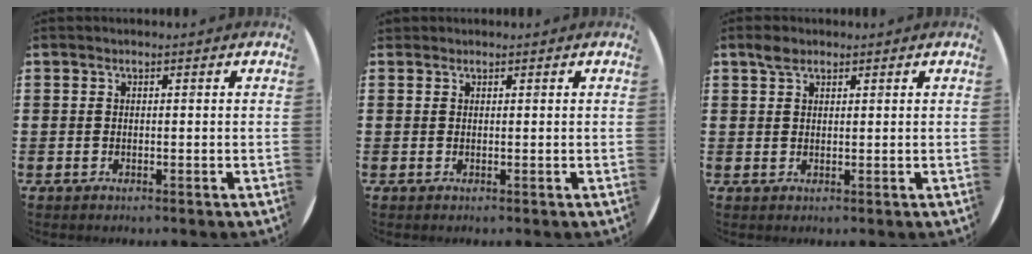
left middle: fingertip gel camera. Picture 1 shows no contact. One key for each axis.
{"total": 0.5, "fx": 0.5, "fy": 0.1, "fz": -0.2, "tx": 0.004, "ty": 0.004, "tz": 0.008}
{"total": 2.0, "fx": 1.5, "fy": 1.1, "fz": 0.7, "tx": 0.000, "ty": -0.001, "tz": 0.024}